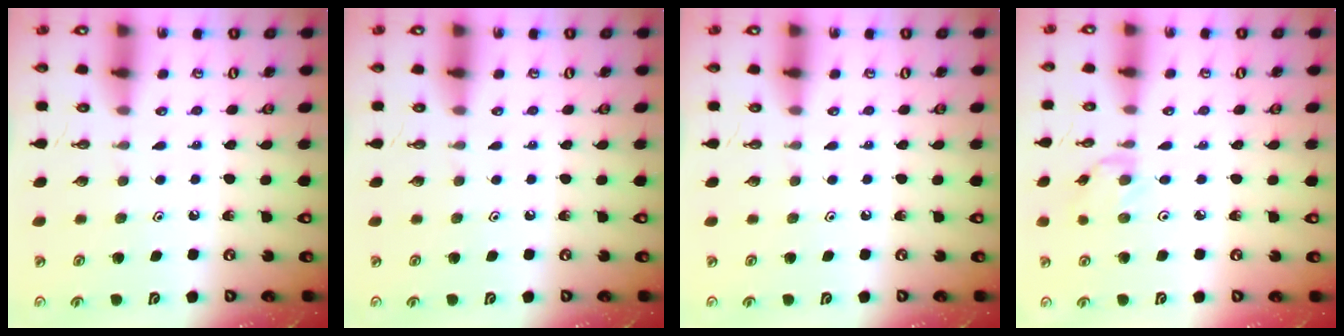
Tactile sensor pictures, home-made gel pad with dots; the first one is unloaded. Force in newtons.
{"total": 0.0}
{"total": 0.0}
{"total": 0.7, "press": 0.6, "slide": 0.4}